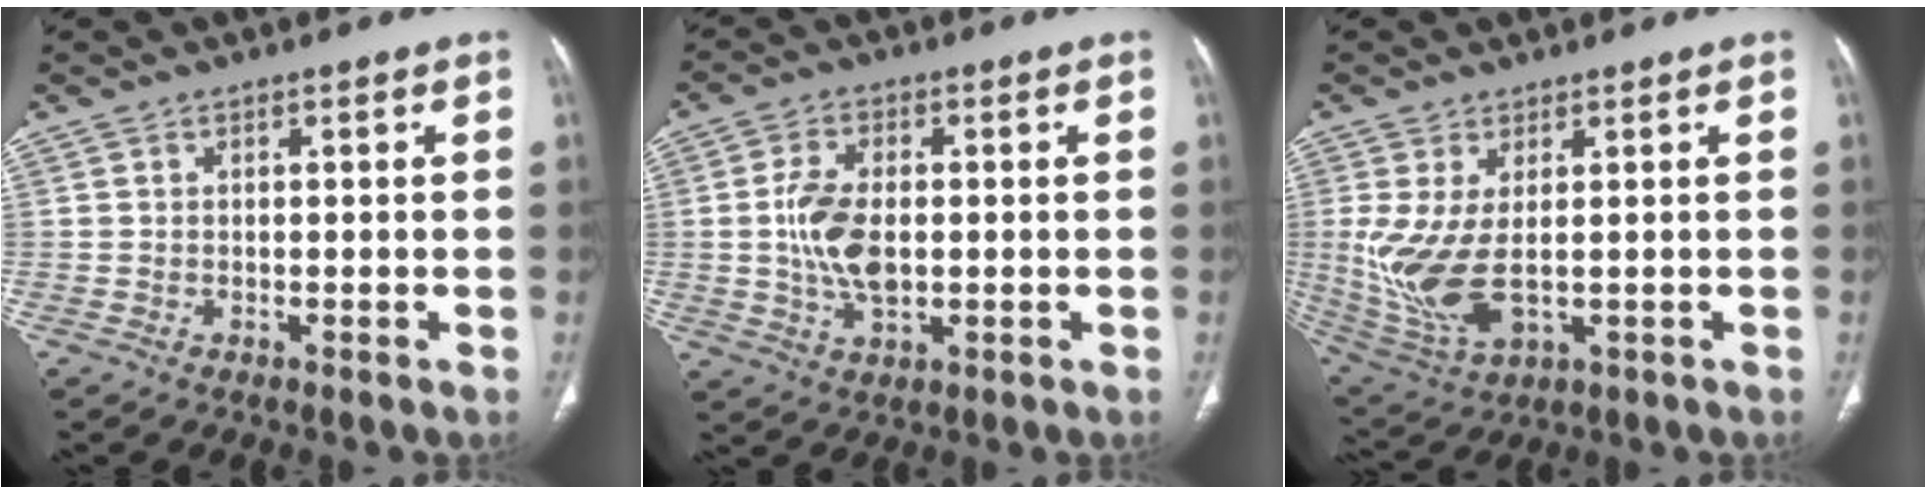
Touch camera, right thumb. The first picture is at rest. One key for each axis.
{"total": 8.8, "fx": -0.1, "fy": 4.9, "fz": 7.3, "tx": -0.145, "ty": -0.001, "tz": 0.001}
{"total": 10.8, "fx": 0.0, "fy": 5.1, "fz": 9.5, "tx": -0.215, "ty": -0.013, "tz": 0.022}